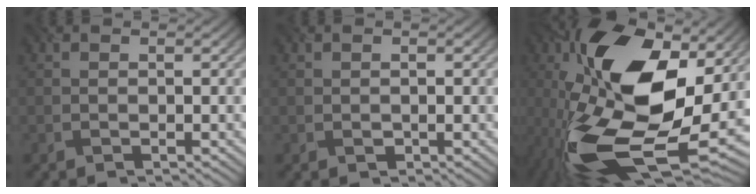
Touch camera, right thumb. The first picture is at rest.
{"total": 0.7, "force": [0.0, 0.6, 0.4], "torque": [-0.005, 0.000, 0.002]}
{"total": 20.3, "force": [-1.5, 9.7, 17.7], "torque": [-0.359, -0.006, -0.041]}